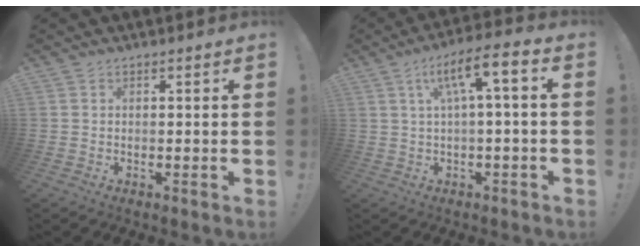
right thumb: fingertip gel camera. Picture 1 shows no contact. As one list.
[{"total": 10.4, "force": [2.1, 2.3, 9.9], "torque": [-0.161, -0.005, 0.029]}]